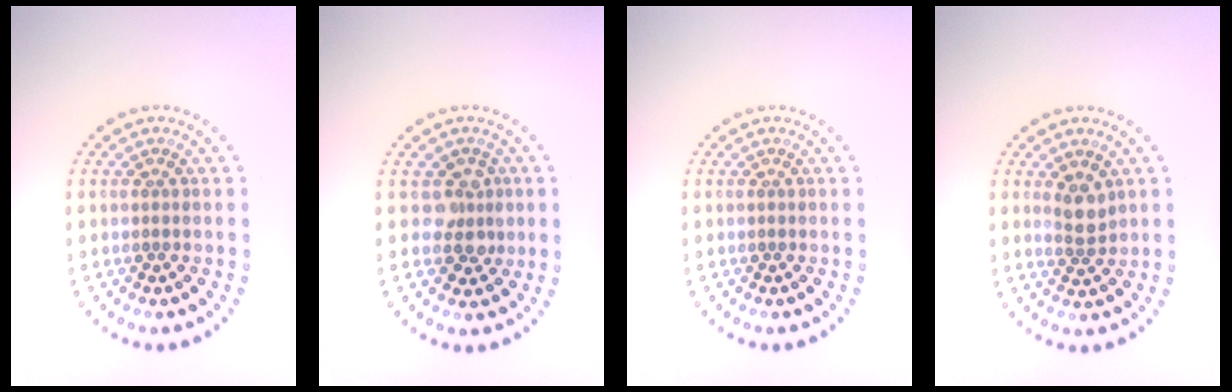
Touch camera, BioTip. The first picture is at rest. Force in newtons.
{"total": 2.4, "press": 2.2, "slide": 0.9}
{"total": 0.0}
{"total": 1.9, "press": 1.7, "slide": 0.9}